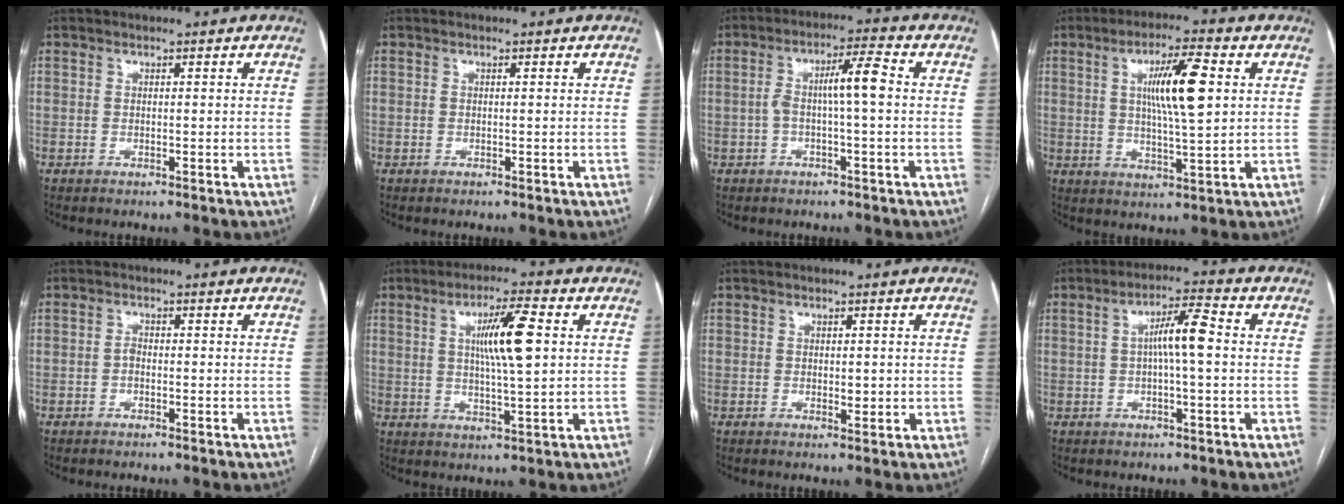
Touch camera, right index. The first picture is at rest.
{"total": 0.0}
{"total": 6.5, "force": [0.0, 0.7, 6.5], "torque": [-0.116, 0.022, -0.001]}
{"total": 9.9, "force": [2.3, 1.1, 9.6], "torque": [-0.169, 0.002, 0.040]}
{"total": 0.9, "force": [-0.4, 0.5, 0.7], "torque": [-0.012, 0.003, -0.010]}
{"total": 8.7, "force": [1.9, 0.6, 8.5], "torque": [-0.151, 0.002, 0.033]}
{"total": 1.8, "force": [0.1, 0.9, 1.6], "torque": [-0.021, -0.004, 0.004]}
{"total": 6.1, "force": [0.3, 0.5, 6.0], "torque": [-0.106, 0.015, 0.004]}